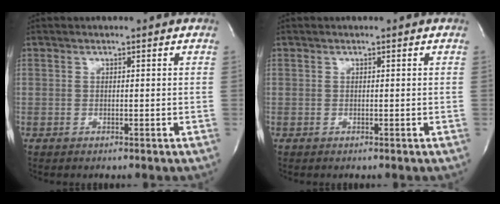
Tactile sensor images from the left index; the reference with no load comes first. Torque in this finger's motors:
{"motor_torque": [0.01, 0.00, -0.01, 0.01]}